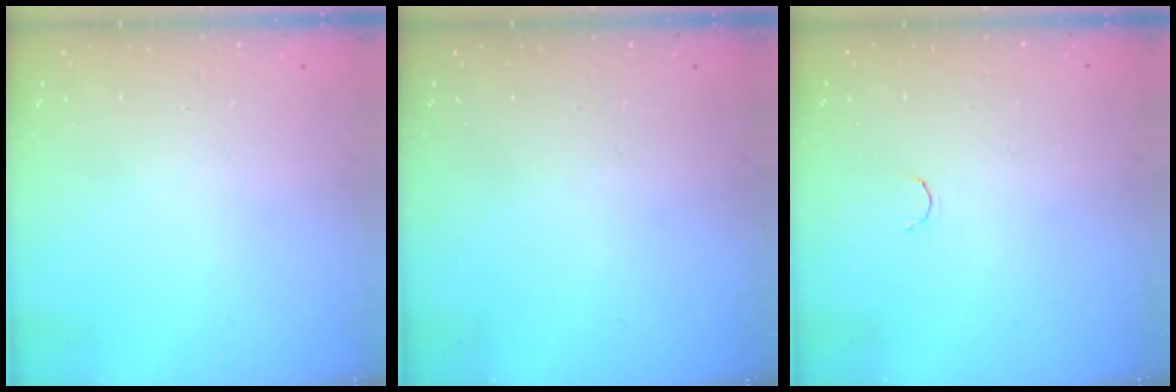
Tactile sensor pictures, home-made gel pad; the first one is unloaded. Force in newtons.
{"total": 0.0}
{"total": 1.8, "press": 1.7, "slide": 0.4}